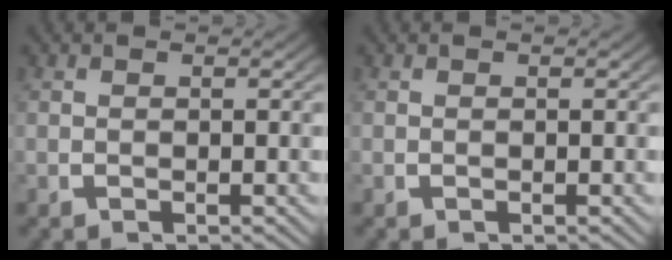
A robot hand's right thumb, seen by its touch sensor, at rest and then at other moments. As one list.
[{"total": 0.0}]